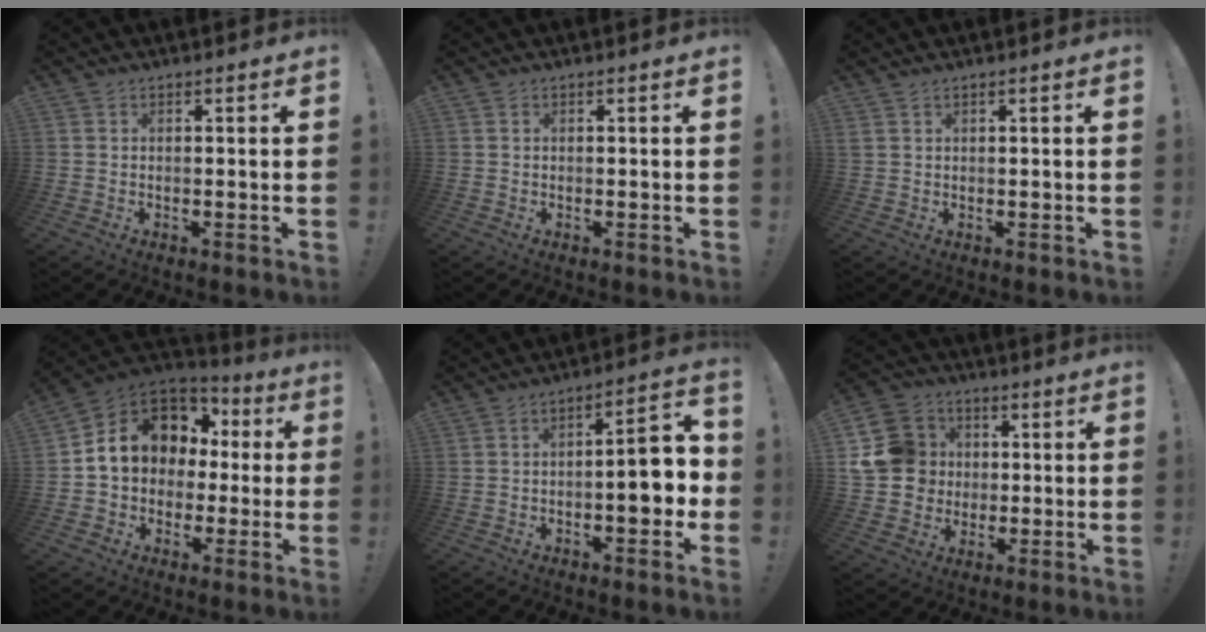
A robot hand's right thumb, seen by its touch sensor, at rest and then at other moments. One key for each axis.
{"total": 0.0}
{"total": 1.2, "fx": 0.9, "fy": 0.2, "fz": 0.8, "tx": -0.017, "ty": -0.001, "tz": 0.018}
{"total": 13.5, "fx": 3.2, "fy": 11.1, "fz": 7.0, "tx": -0.107, "ty": -0.005, "tz": 0.070}
{"total": 10.4, "fx": -2.4, "fy": 3.6, "fz": 9.5, "tx": -0.127, "ty": 0.012, "tz": -0.044}
{"total": 15.0, "fx": 1.8, "fy": 13.6, "fz": 6.0, "tx": -0.098, "ty": 0.005, "tz": 0.047}